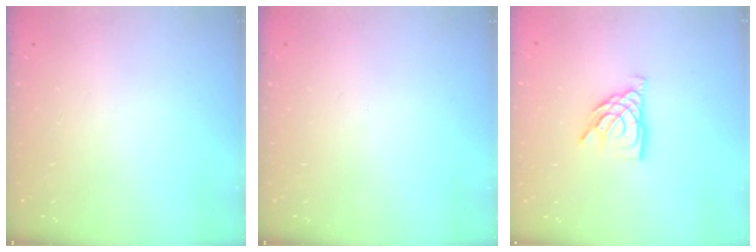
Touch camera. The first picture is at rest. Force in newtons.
{"total": 0.0}
{"total": 9.1, "press": 9.1, "slide": 0.8}